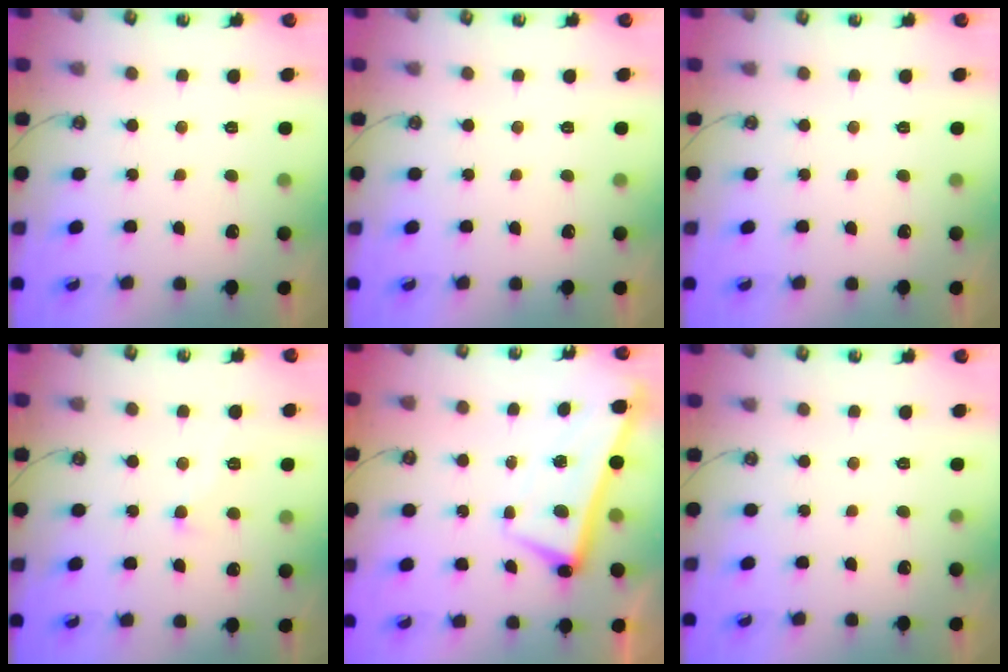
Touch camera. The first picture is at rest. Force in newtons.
{"total": 0.0}
{"total": 0.0}
{"total": 1.1, "press": 1.1, "slide": 0.3}
{"total": 3.9, "press": 3.8, "slide": 0.8}
{"total": 0.0}